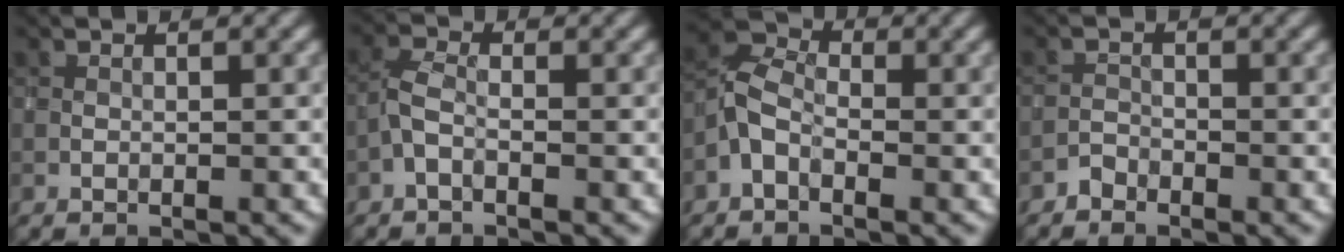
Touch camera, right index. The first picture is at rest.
{"total": 1.6, "force": [-0.6, 0.7, 1.3], "torque": [-0.031, 0.004, -0.020]}
{"total": 2.6, "force": [-1.3, 1.7, 1.6], "torque": [-0.037, 0.013, -0.037]}
{"total": 0.9, "force": [-0.8, 0.3, -0.1], "torque": [0.007, 0.006, -0.019]}